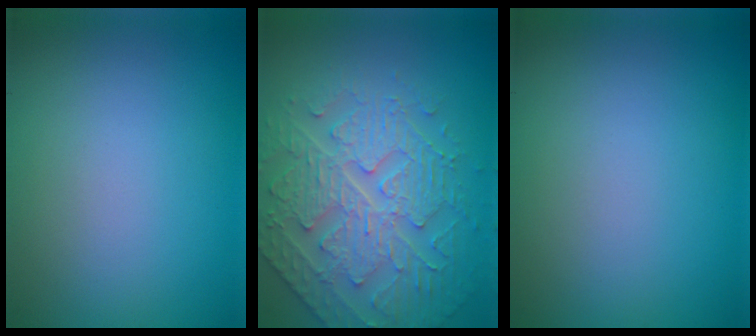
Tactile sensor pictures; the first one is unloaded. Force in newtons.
{"total": 5.0, "press": 4.9, "slide": 0.8}
{"total": 0.0}